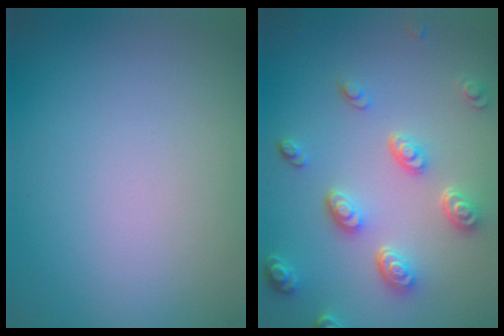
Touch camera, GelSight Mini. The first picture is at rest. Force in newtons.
{"total": 4.6, "press": 3.5, "slide": 3.0}